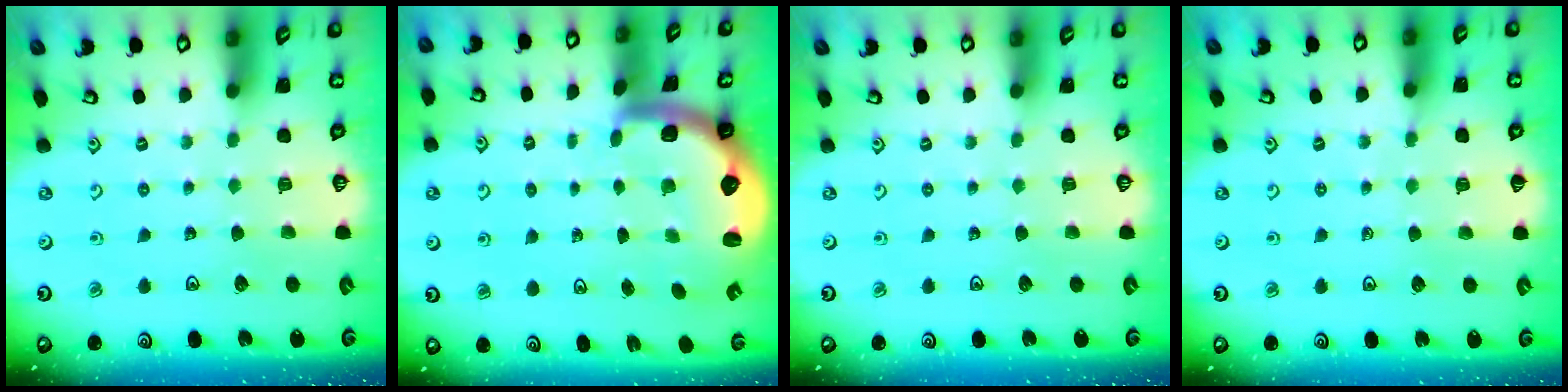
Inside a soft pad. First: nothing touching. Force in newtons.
{"total": 2.9, "press": 2.6, "slide": 1.4}
{"total": 0.0}
{"total": 1.9, "press": 1.9, "slide": 0.3}